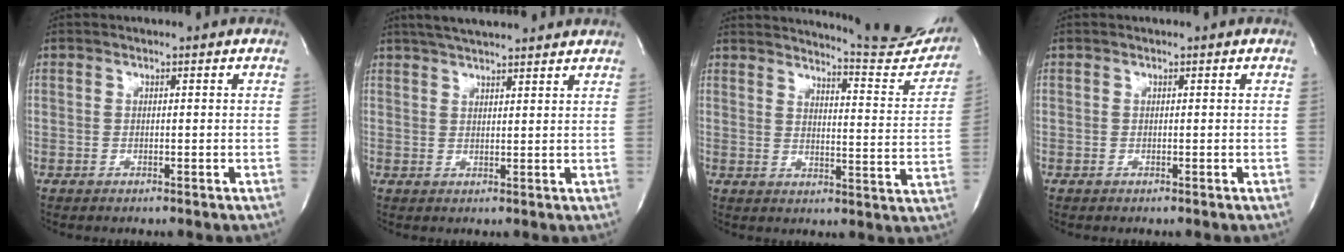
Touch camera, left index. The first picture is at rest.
{"total": 10.3, "force": [9.2, 1.0, 4.7], "torque": [-0.079, 0.027, 0.125]}
{"total": 17.2, "force": [16.7, 0.8, 4.2], "torque": [-0.062, -0.103, 0.187]}
{"total": 0.0}